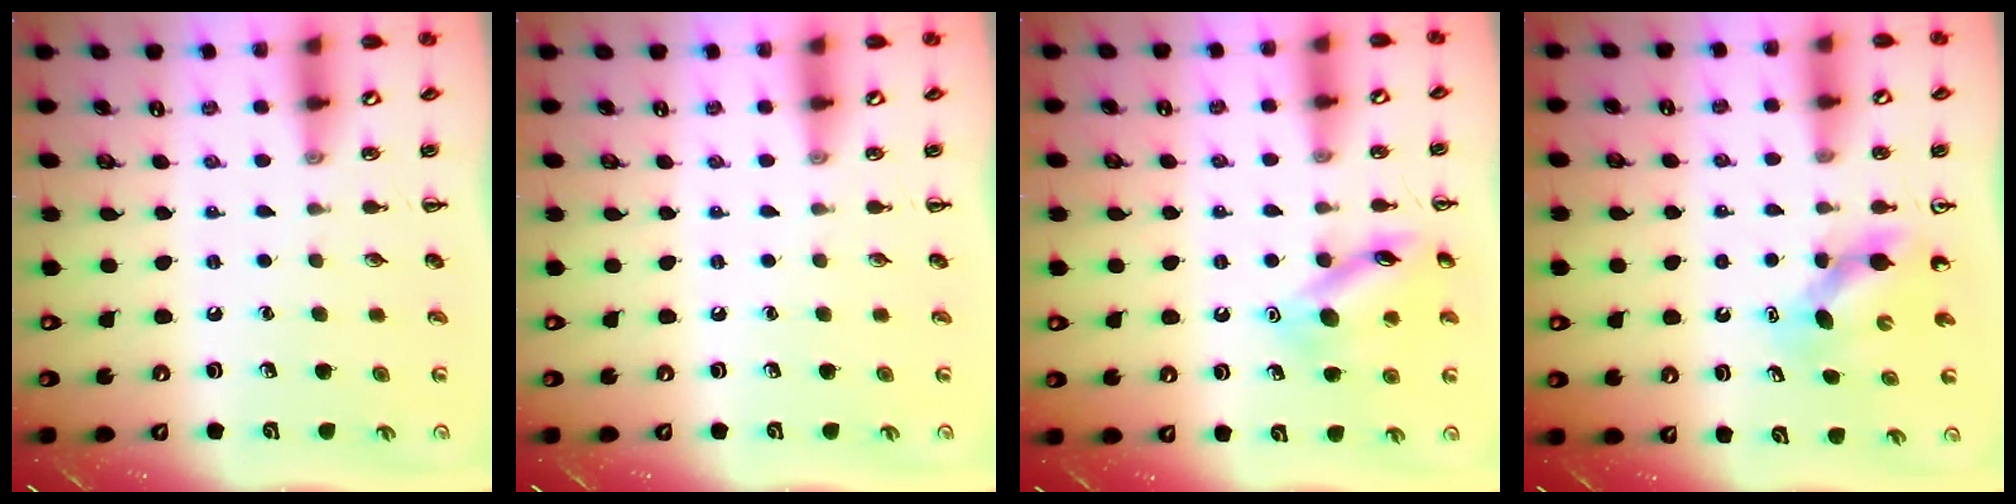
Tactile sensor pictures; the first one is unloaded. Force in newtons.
{"total": 0.0}
{"total": 13.6, "press": 13.6, "slide": 1.1}
{"total": 4.6, "press": 4.6, "slide": 0.4}